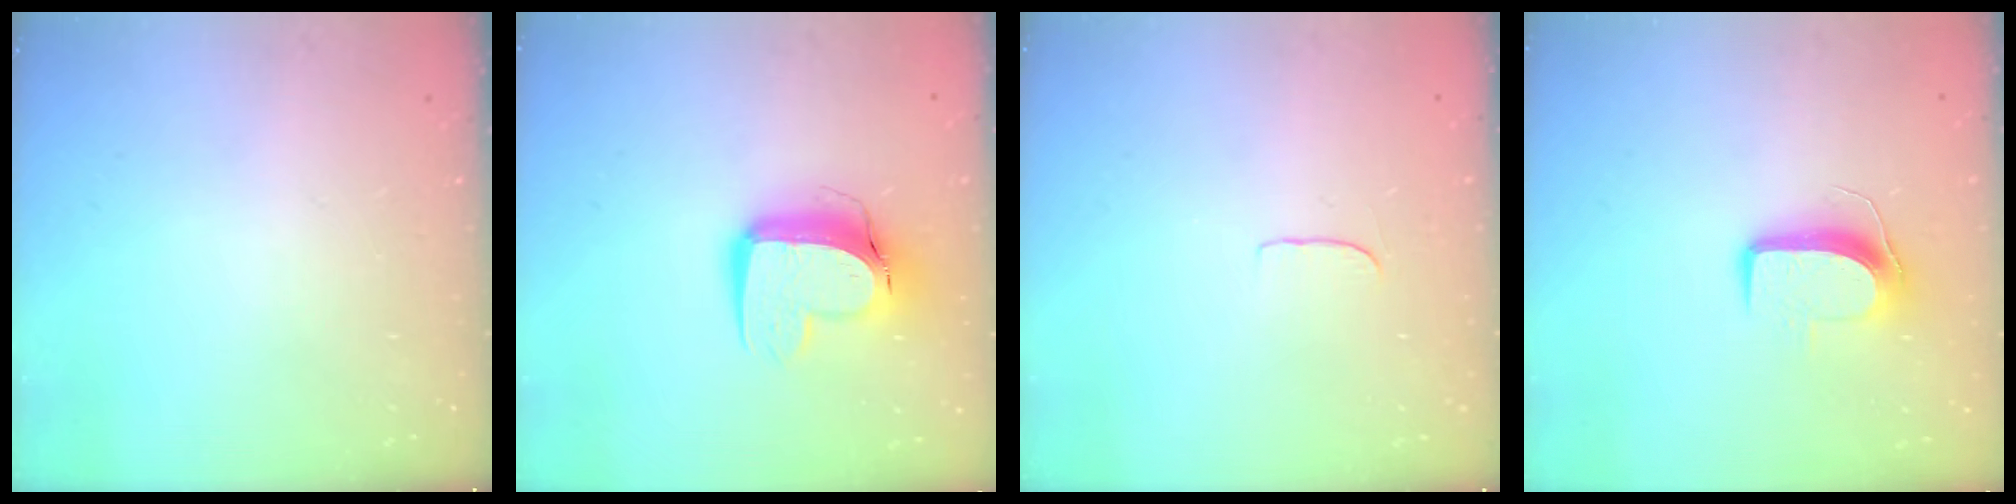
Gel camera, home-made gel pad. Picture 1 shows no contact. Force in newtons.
{"total": 12.0, "press": 12.0, "slide": 1.2}
{"total": 4.1, "press": 4.1, "slide": 0.3}
{"total": 9.0, "press": 9.0, "slide": 0.2}